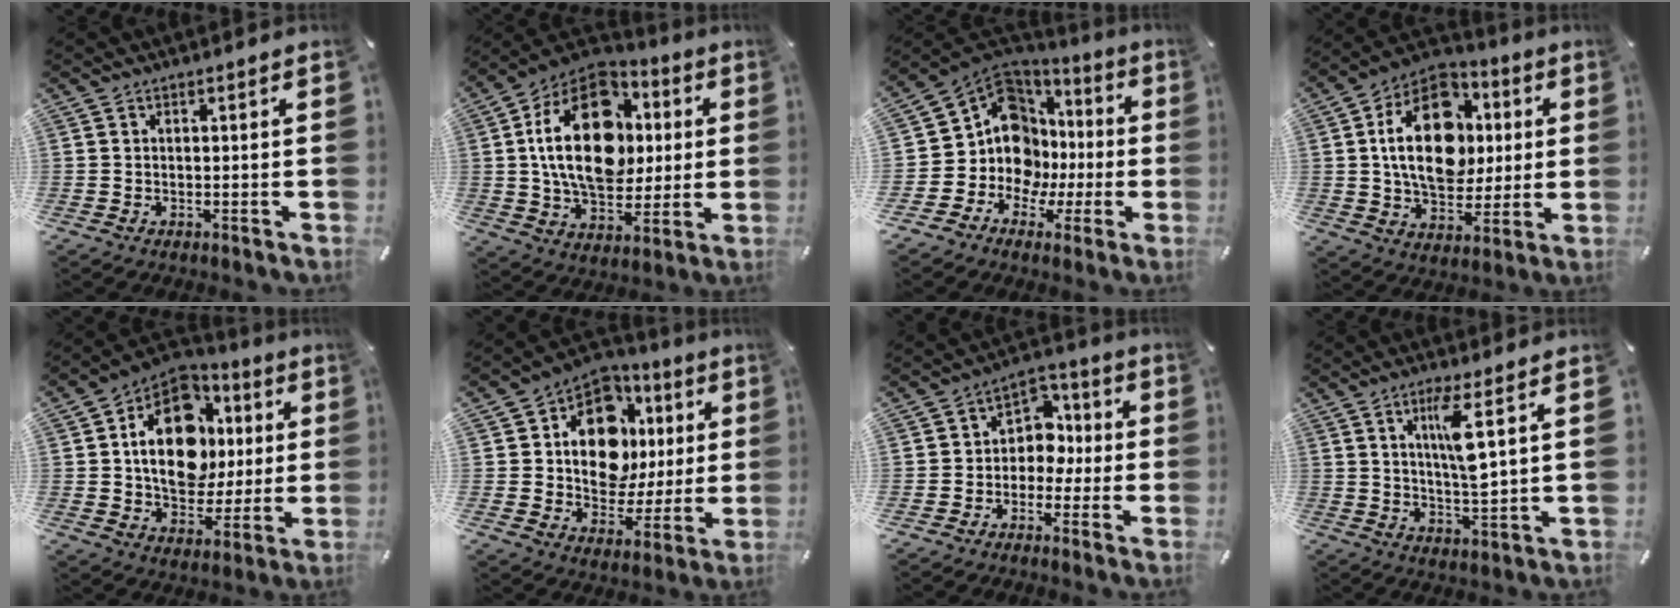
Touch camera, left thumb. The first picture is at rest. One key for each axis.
{"total": 24.0, "fx": 3.6, "fy": 16.4, "fz": 17.2, "tx": -0.321, "ty": 0.008, "tz": 0.060}
{"total": 13.5, "fx": 1.9, "fy": 12.3, "fz": 5.2, "tx": -0.129, "ty": -0.049, "tz": 0.052}
{"total": 20.7, "fx": 2.8, "fy": 14.7, "fz": 14.3, "tx": -0.243, "ty": 0.007, "tz": 0.049}
{"total": 18.1, "fx": 2.4, "fy": 13.5, "fz": 11.8, "tx": -0.198, "ty": -0.002, "tz": 0.046}
{"total": 15.3, "fx": 3.4, "fy": 11.7, "fz": 9.3, "tx": -0.138, "ty": -0.016, "tz": 0.067}
{"total": 8.2, "fx": -1.0, "fy": 7.4, "fz": 3.3, "tx": -0.044, "ty": 0.015, "tz": -0.020}
{"total": 9.1, "fx": 3.4, "fy": 1.3, "fz": 8.3, "tx": -0.145, "ty": -0.011, "tz": 0.051}